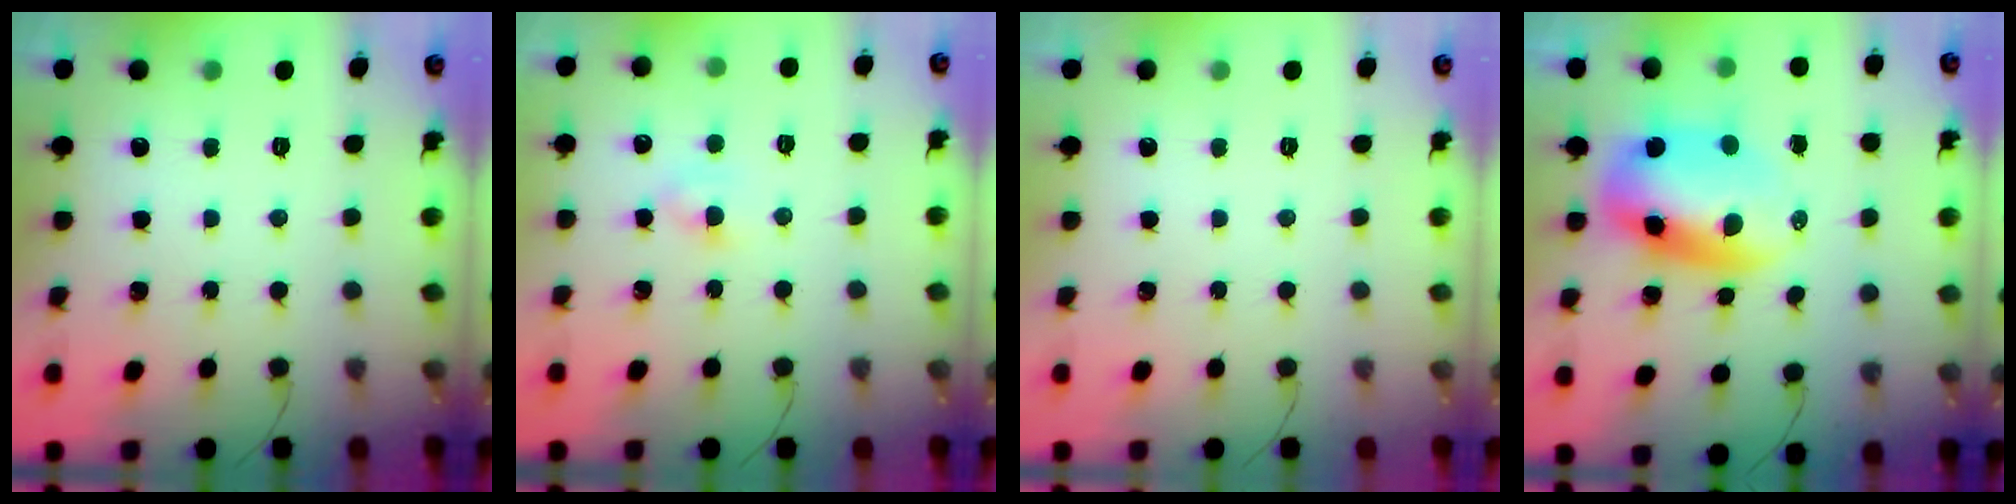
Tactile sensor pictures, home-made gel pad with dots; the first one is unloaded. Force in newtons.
{"total": 3.0, "press": 2.9, "slide": 0.8}
{"total": 0.0}
{"total": 9.2, "press": 8.9, "slide": 2.4}